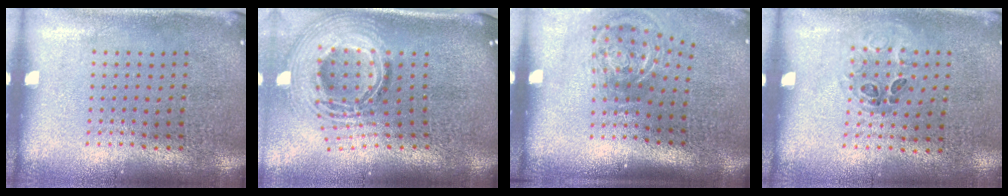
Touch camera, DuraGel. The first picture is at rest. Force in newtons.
{"total": 2.8, "press": 2.0, "slide": 2.0}
{"total": 2.2, "press": 1.4, "slide": 1.7}
{"total": 0.9, "press": 0.6, "slide": 0.7}